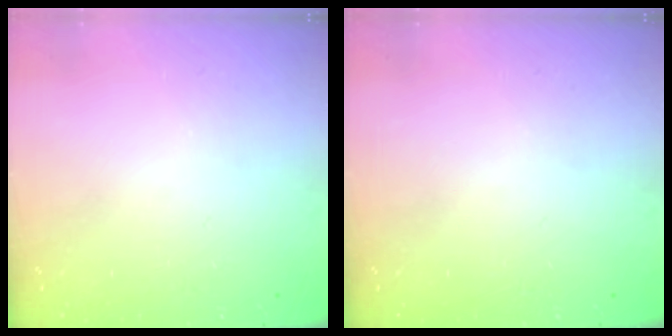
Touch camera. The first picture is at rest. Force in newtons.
{"total": 0.0}